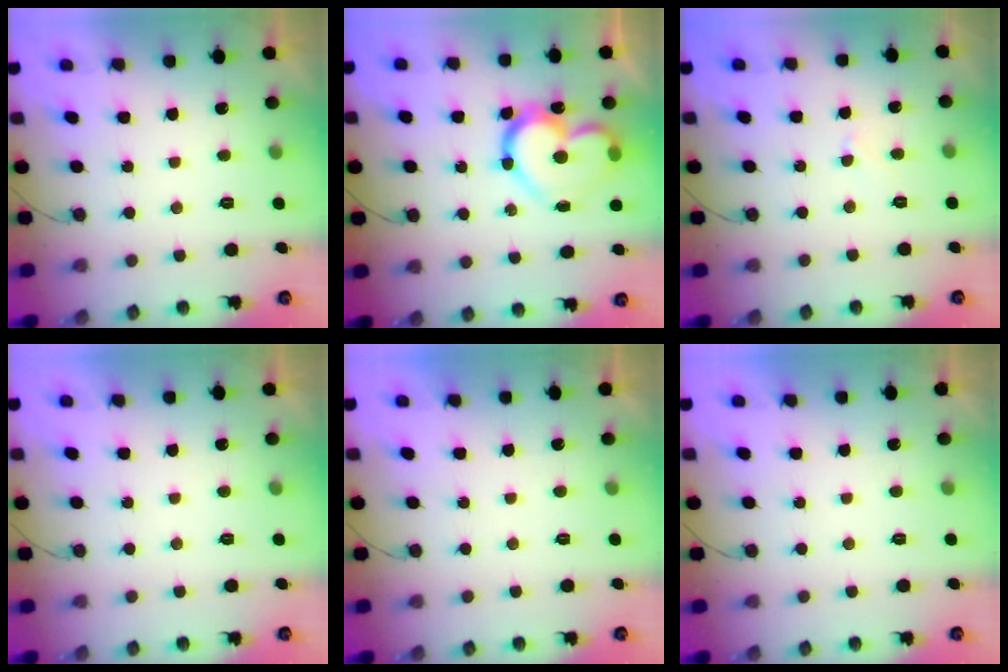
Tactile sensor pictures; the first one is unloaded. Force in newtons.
{"total": 16.8, "press": 16.8, "slide": 1.4}
{"total": 2.6, "press": 2.5, "slide": 0.2}
{"total": 1.9, "press": 1.9, "slide": 0.1}
{"total": 1.9, "press": 1.9, "slide": 0.1}
{"total": 1.8, "press": 1.7, "slide": 0.0}